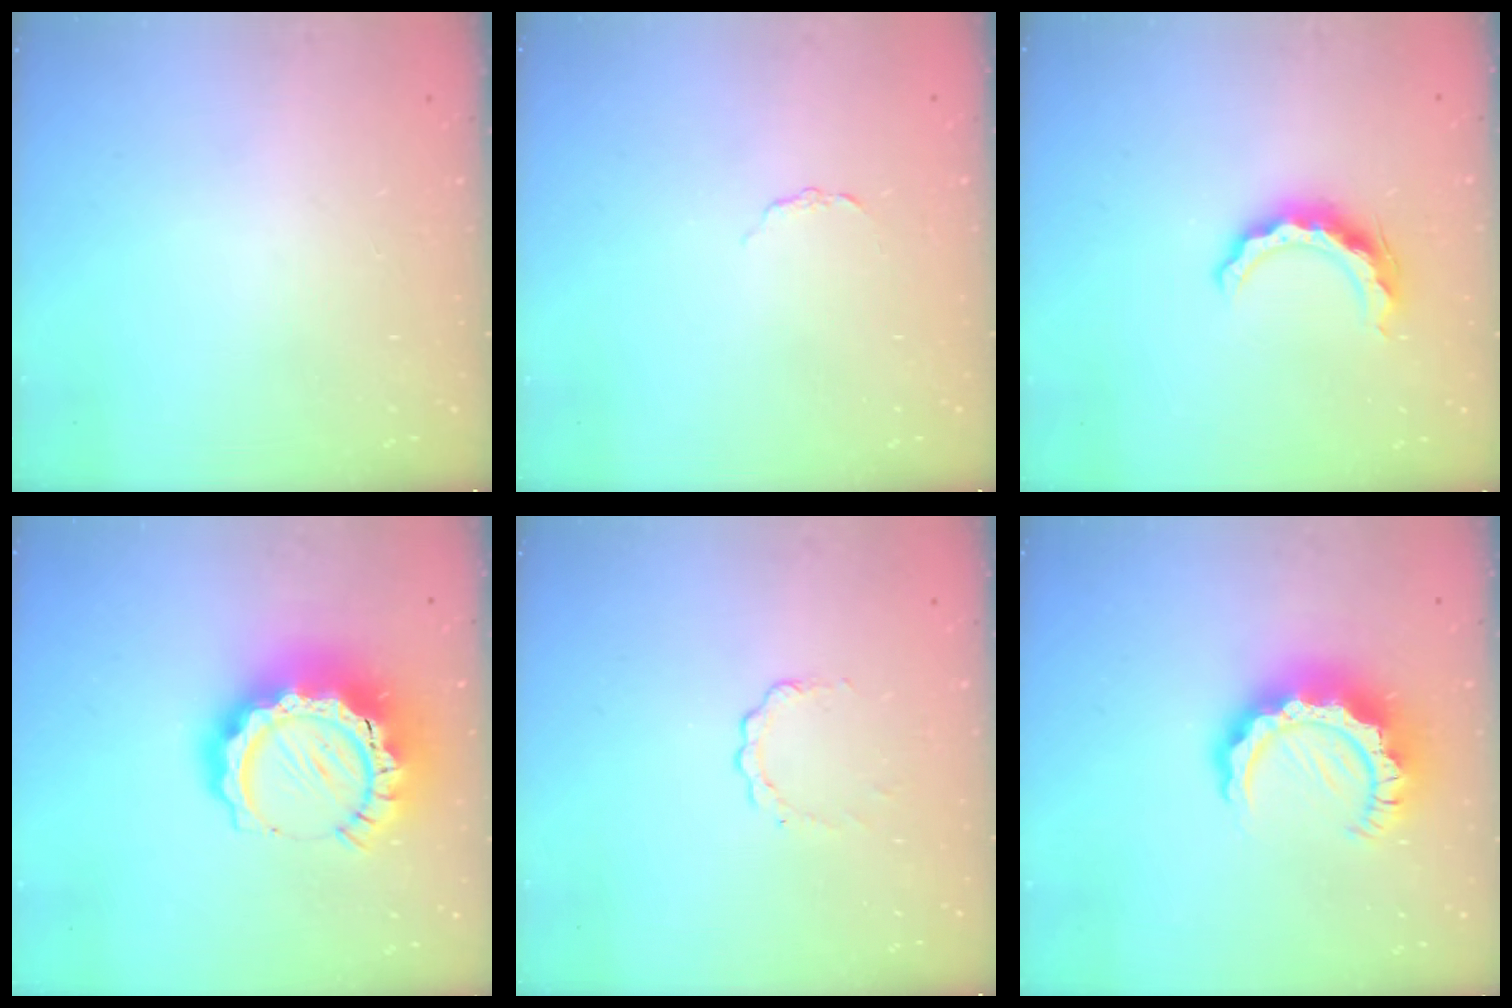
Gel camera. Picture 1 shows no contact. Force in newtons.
{"total": 2.0, "press": 2.0, "slide": 0.3}
{"total": 10.0, "press": 9.9, "slide": 1.4}
{"total": 19.4, "press": 19.3, "slide": 1.8}
{"total": 2.5, "press": 2.5, "slide": 0.3}
{"total": 12.4, "press": 12.3, "slide": 1.3}